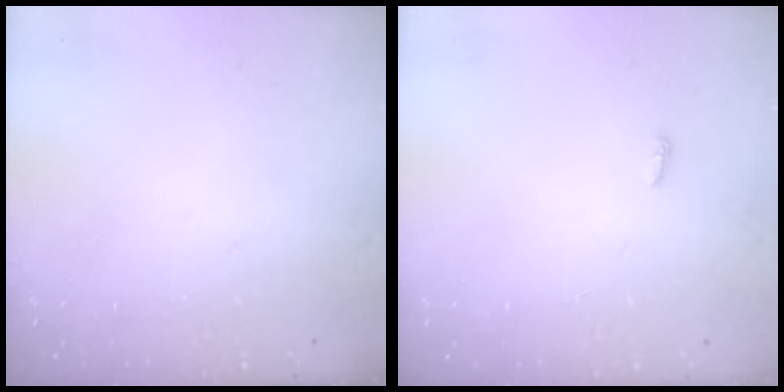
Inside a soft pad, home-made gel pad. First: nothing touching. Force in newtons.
{"total": 3.3, "press": 3.3, "slide": 0.6}